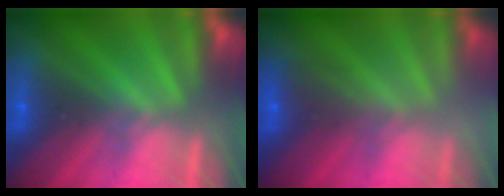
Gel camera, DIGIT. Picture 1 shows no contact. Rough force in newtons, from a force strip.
{"total": 2.0}